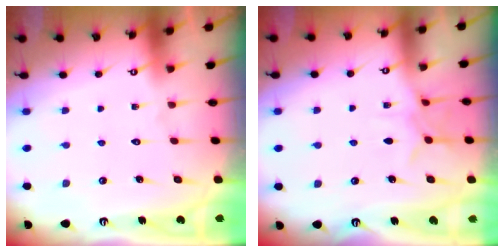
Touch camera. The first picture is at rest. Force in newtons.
{"total": 5.5, "press": 5.5, "slide": 0.6}